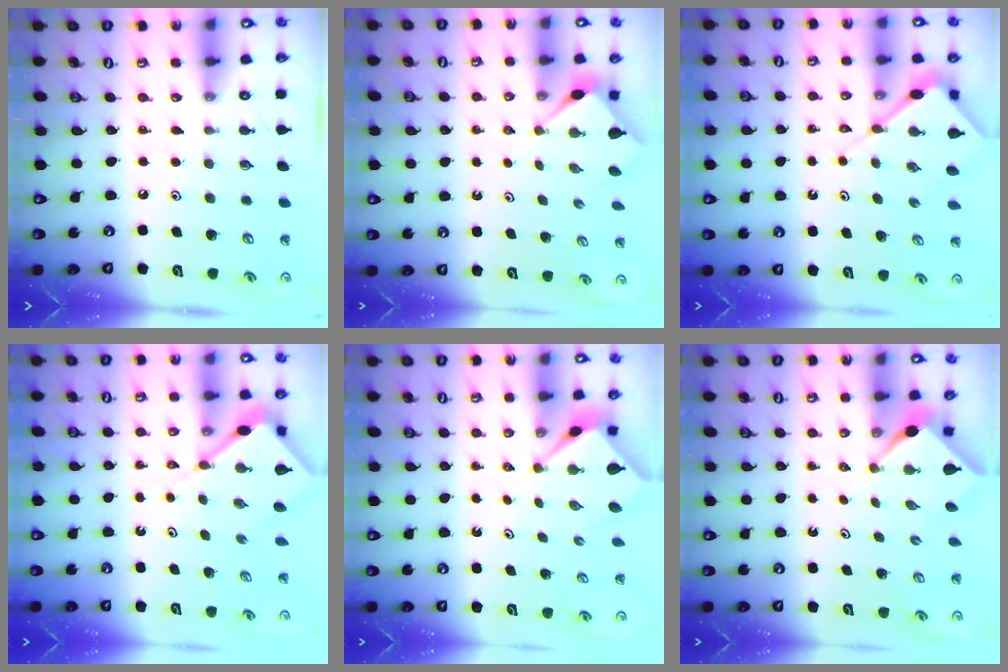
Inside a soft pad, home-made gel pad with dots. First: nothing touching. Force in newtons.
{"total": 3.7, "press": 3.7, "slide": 0.0}
{"total": 6.9, "press": 6.9, "slide": 0.5}
{"total": 6.7, "press": 6.6, "slide": 0.8}
{"total": 2.5, "press": 2.4, "slide": 0.3}
{"total": 2.4, "press": 2.4, "slide": 0.3}